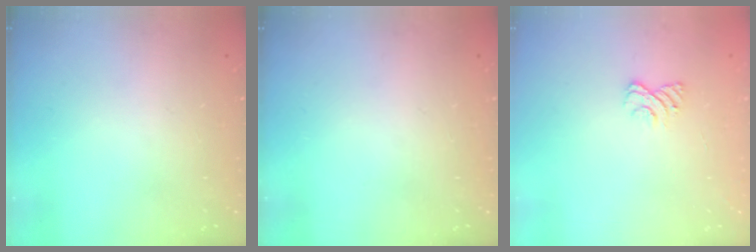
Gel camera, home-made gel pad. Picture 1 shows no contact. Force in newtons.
{"total": 0.0}
{"total": 3.5, "press": 3.2, "slide": 1.2}